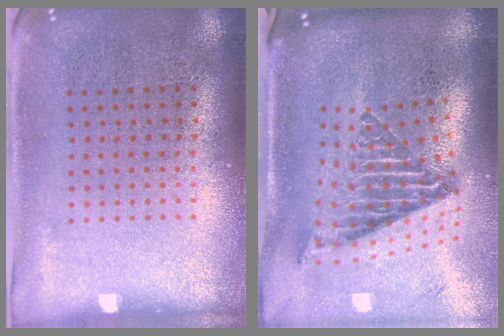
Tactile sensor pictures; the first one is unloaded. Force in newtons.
{"total": 2.6, "press": 1.6, "slide": 2.0}